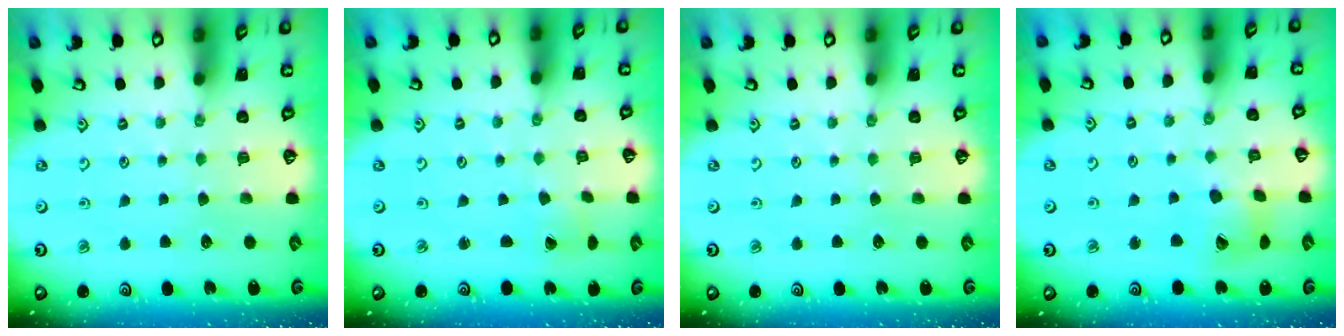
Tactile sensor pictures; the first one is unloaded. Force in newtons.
{"total": 0.7, "press": 0.7, "slide": 0.1}
{"total": 0.0}
{"total": 11.2, "press": 11.1, "slide": 1.5}